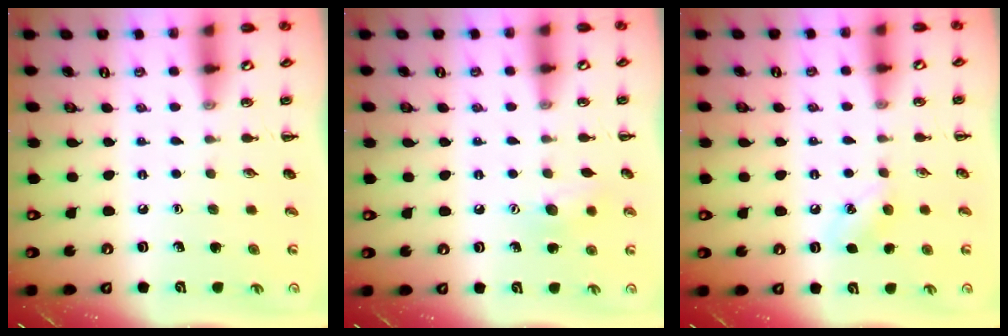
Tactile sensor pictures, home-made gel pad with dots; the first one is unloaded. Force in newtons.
{"total": 8.6, "press": 8.4, "slide": 1.7}
{"total": 4.8, "press": 4.5, "slide": 1.7}